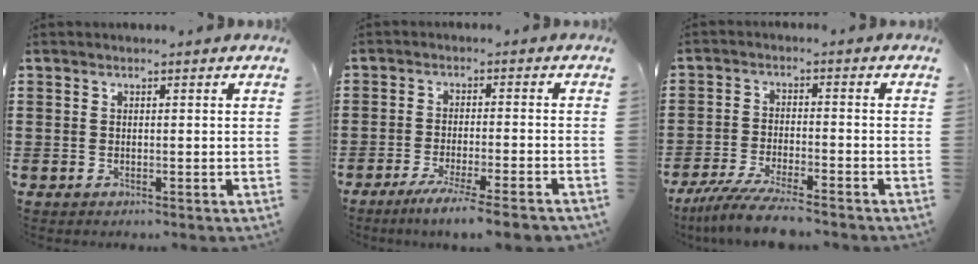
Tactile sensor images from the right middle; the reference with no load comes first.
{"total": 4.8, "force": [-4.0, -0.5, 2.5], "torque": [-0.044, -0.016, -0.072]}
{"total": 6.6, "force": [-5.8, 0.1, 3.1], "torque": [-0.073, -0.014, -0.112]}